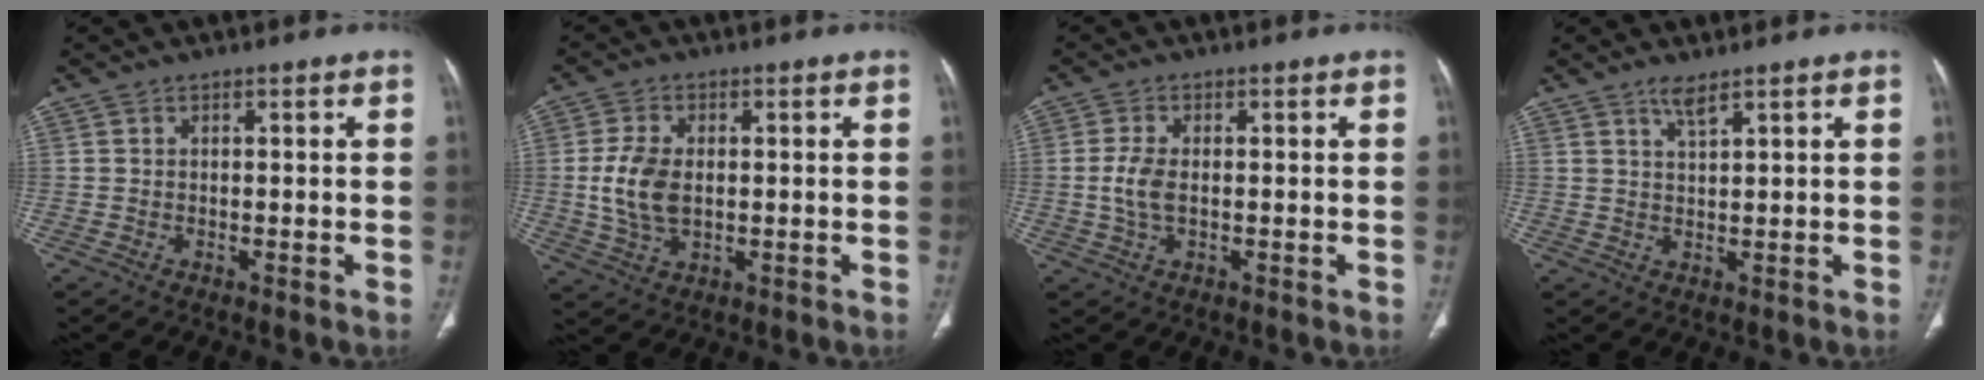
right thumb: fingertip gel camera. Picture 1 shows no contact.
{"total": 8.2, "force": [0.1, 5.1, 6.5], "torque": [-0.136, 0.000, 0.007]}
{"total": 4.4, "force": [-0.2, 2.3, 3.7], "torque": [-0.090, 0.003, -0.004]}
{"total": 2.6, "force": [1.9, 0.3, 1.7], "torque": [-0.031, -0.011, 0.039]}